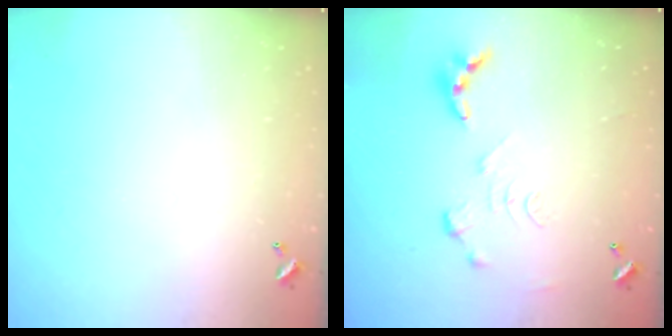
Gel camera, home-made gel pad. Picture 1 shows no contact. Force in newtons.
{"total": 0.0}